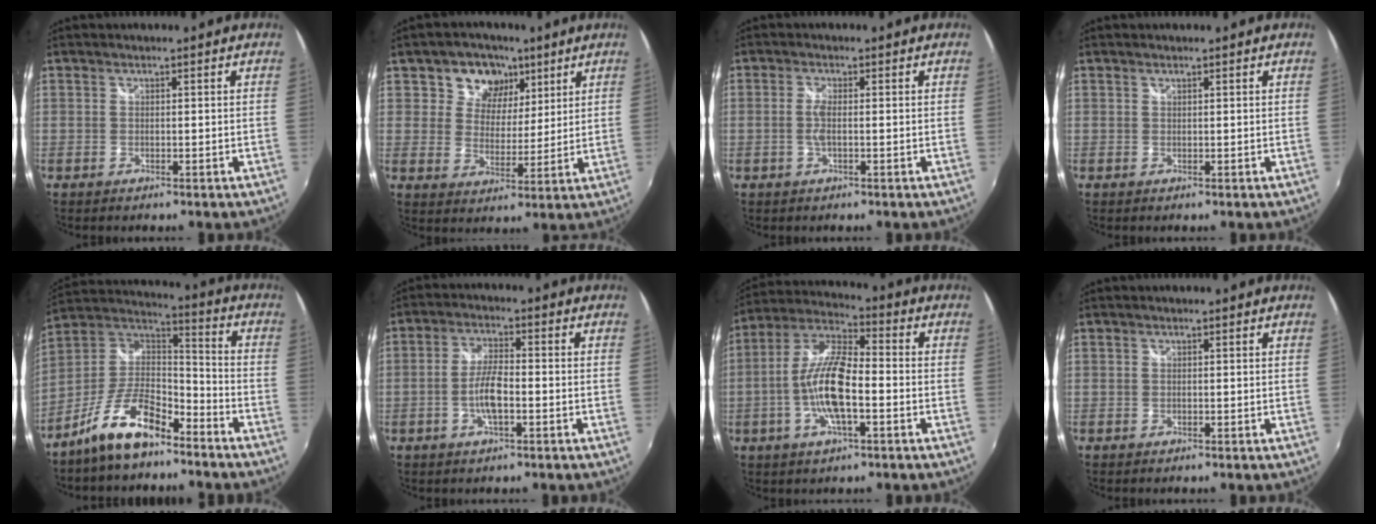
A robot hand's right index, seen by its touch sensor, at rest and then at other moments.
{"total": 8.6, "force": [4.4, 6.9, 2.7], "torque": [-0.050, 0.007, 0.072]}
{"total": 2.4, "force": [-0.4, 0.3, 2.4], "torque": [-0.049, -0.001, -0.008]}
{"total": 0.0}
{"total": 14.0, "force": [-9.4, 5.1, 9.1], "torque": [-0.195, 0.011, -0.174]}
{"total": 6.2, "force": [-1.8, 1.7, 5.6], "torque": [-0.114, 0.003, -0.036]}
{"total": 12.9, "force": [-3.2, 3.9, 11.8], "torque": [-0.245, 0.003, -0.064]}
{"total": 0.0}